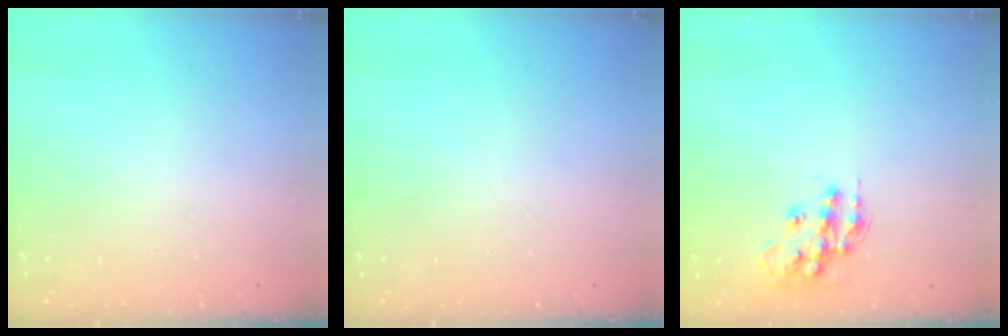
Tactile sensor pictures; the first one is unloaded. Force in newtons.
{"total": 0.0}
{"total": 13.3, "press": 13.3, "slide": 0.8}